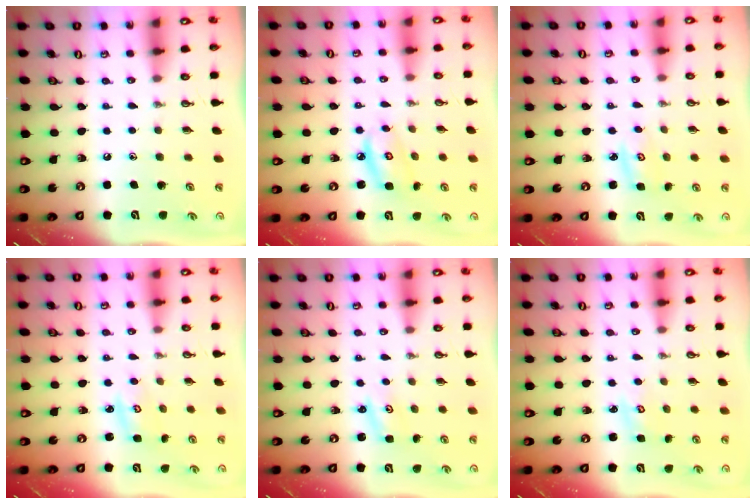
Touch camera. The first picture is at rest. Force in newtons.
{"total": 6.0, "press": 6.0, "slide": 0.4}
{"total": 2.8, "press": 2.8, "slide": 0.2}
{"total": 2.7, "press": 2.7, "slide": 0.1}
{"total": 1.8, "press": 1.8, "slide": 0.3}
{"total": 2.3, "press": 2.3, "slide": 0.2}